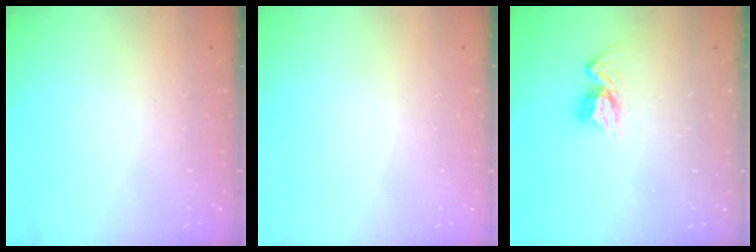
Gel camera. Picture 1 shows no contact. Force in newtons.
{"total": 0.0}
{"total": 8.1, "press": 8.1, "slide": 0.8}